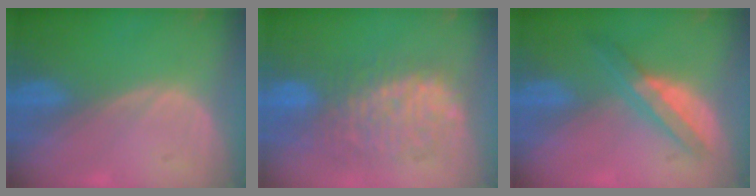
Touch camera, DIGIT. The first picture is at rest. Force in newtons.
{"total": 10.1, "press": 9.6, "slide": 3.1}
{"total": 5.6, "press": 5.2, "slide": 1.9}